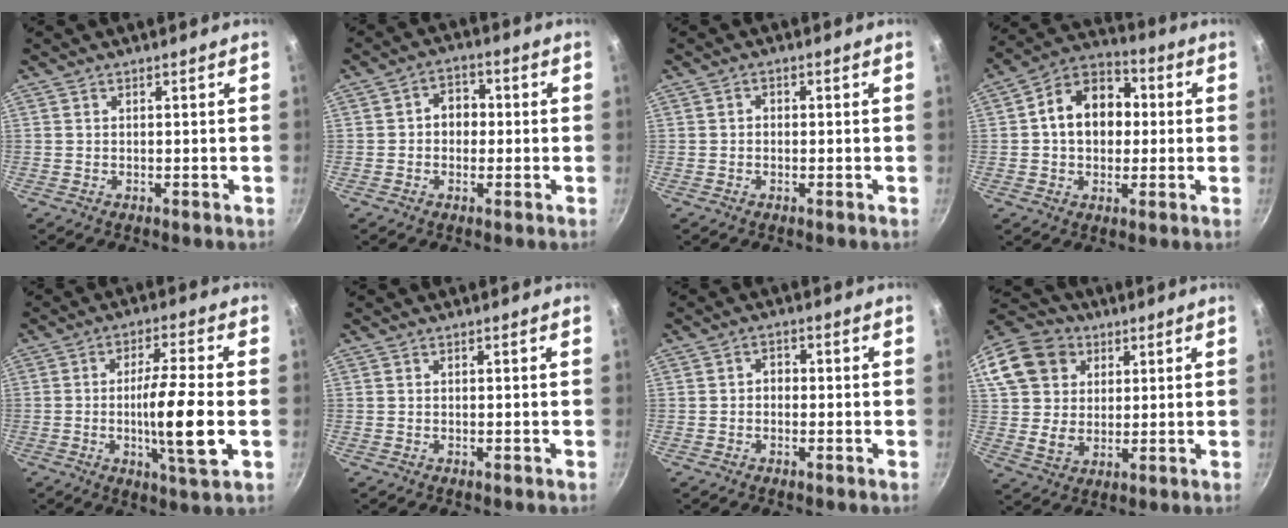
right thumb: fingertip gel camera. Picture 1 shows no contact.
{"total": 5.1, "force": [-0.1, 4.2, 2.9], "torque": [-0.010, 0.013, -0.010]}
{"total": 1.0, "force": [-0.3, 0.9, 0.5], "torque": [-0.007, 0.005, -0.007]}
{"total": 13.6, "force": [1.2, 10.3, 8.8], "torque": [-0.100, 0.026, -0.001]}
{"total": 12.0, "force": [-1.9, 1.5, 11.7], "torque": [-0.198, 0.009, -0.036]}
{"total": 0.0}
{"total": 2.2, "force": [-0.4, 1.8, 1.2], "torque": [-0.008, 0.010, -0.012]}
{"total": 18.6, "force": [6.9, 14.8, 8.9], "torque": [-0.189, 0.019, 0.124]}